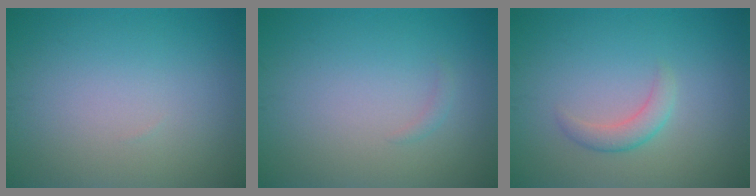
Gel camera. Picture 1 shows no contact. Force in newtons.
{"total": 0.6, "press": 0.6, "slide": 0.1}
{"total": 1.9, "press": 1.9, "slide": 0.1}